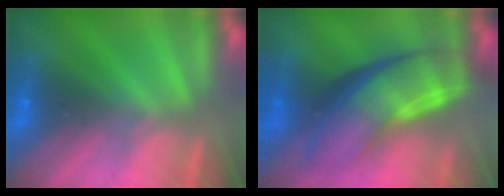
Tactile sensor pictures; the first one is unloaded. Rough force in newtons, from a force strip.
{"total": 8.1}